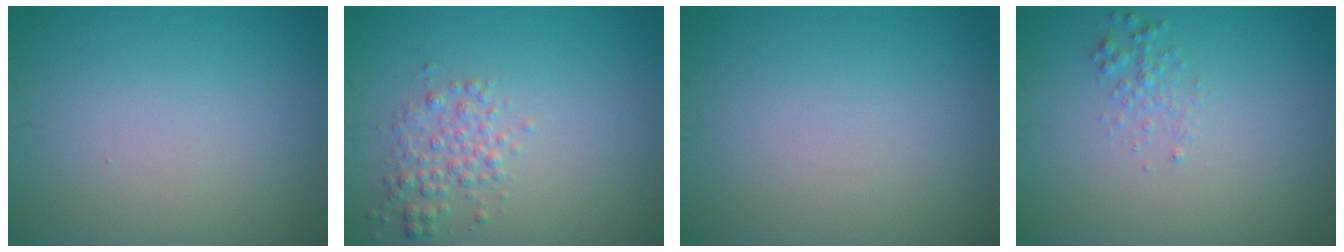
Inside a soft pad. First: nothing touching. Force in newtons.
{"total": 2.4, "press": 2.4, "slide": 0.0}
{"total": 0.0}
{"total": 1.2, "press": 1.2, "slide": 0.0}